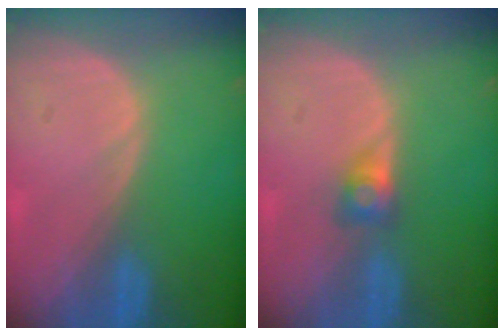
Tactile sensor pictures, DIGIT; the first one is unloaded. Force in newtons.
{"total": 2.6, "press": 2.4, "slide": 1.0}